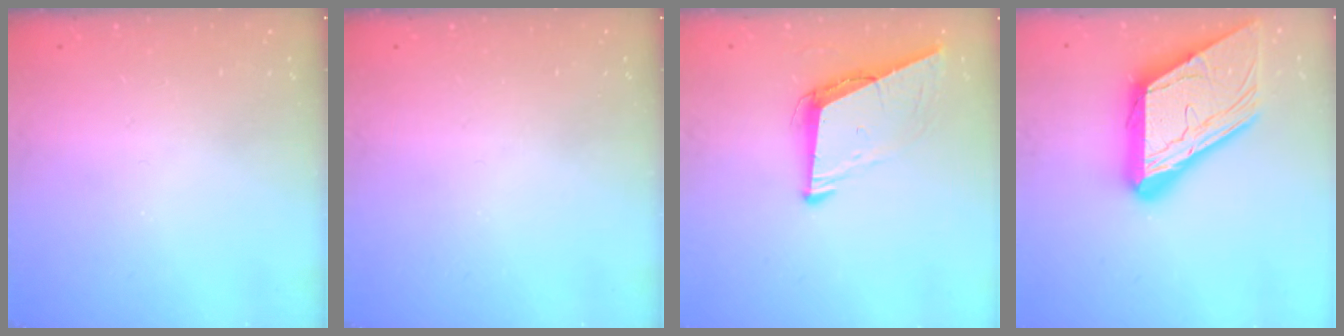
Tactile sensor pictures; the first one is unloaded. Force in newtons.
{"total": 0.0}
{"total": 7.4, "press": 7.3, "slide": 1.4}
{"total": 23.0, "press": 22.9, "slide": 2.4}